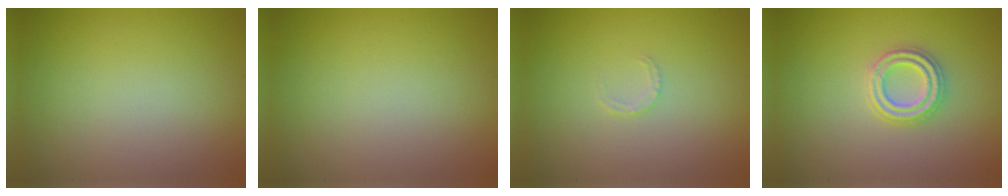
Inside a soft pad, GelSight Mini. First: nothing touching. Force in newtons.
{"total": 0.0}
{"total": 0.9, "press": 0.9, "slide": 0.2}
{"total": 2.7, "press": 2.5, "slide": 0.9}